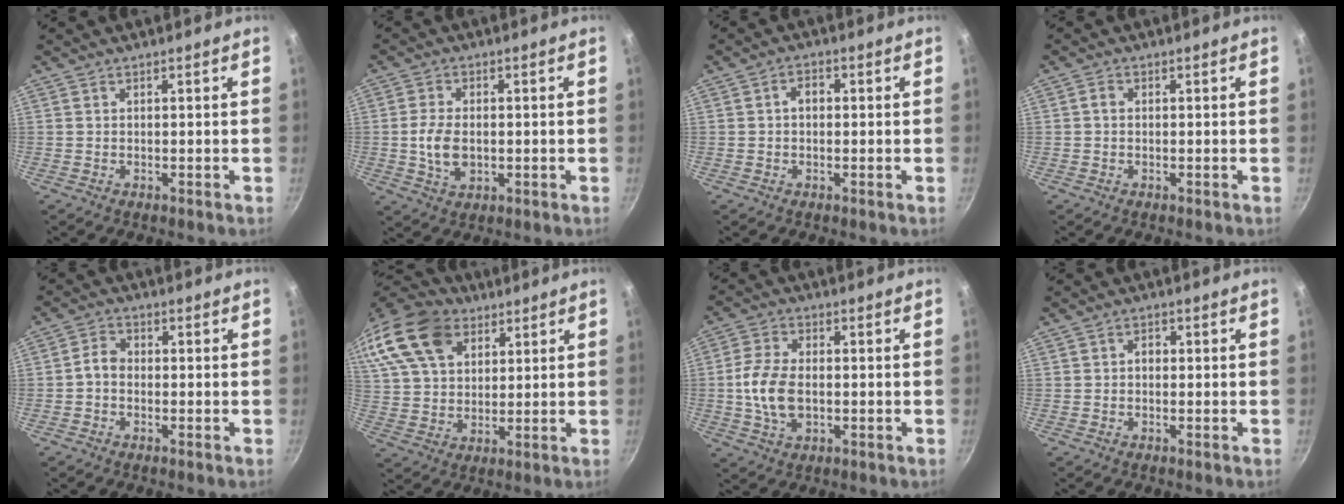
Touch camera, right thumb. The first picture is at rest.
{"total": 6.7, "force": [-0.5, 4.2, 5.2], "torque": [-0.099, 0.004, -0.007]}
{"total": 2.5, "force": [0.0, 1.8, 1.7], "torque": [-0.017, 0.009, -0.003]}
{"total": 1.2, "force": [-0.1, 0.9, 0.7], "torque": [-0.012, 0.006, -0.003]}
{"total": 3.1, "force": [-0.7, 2.3, 1.9], "torque": [-0.032, 0.018, -0.024]}
{"total": 22.7, "force": [11.6, 15.2, 12.4], "torque": [-0.271, 0.019, 0.215]}
{"total": 9.4, "force": [-0.7, 5.9, 7.4], "torque": [-0.143, 0.010, -0.017]}
{"total": 1.7, "force": [-0.1, 1.3, 1.0], "torque": [-0.012, 0.005, -0.004]}